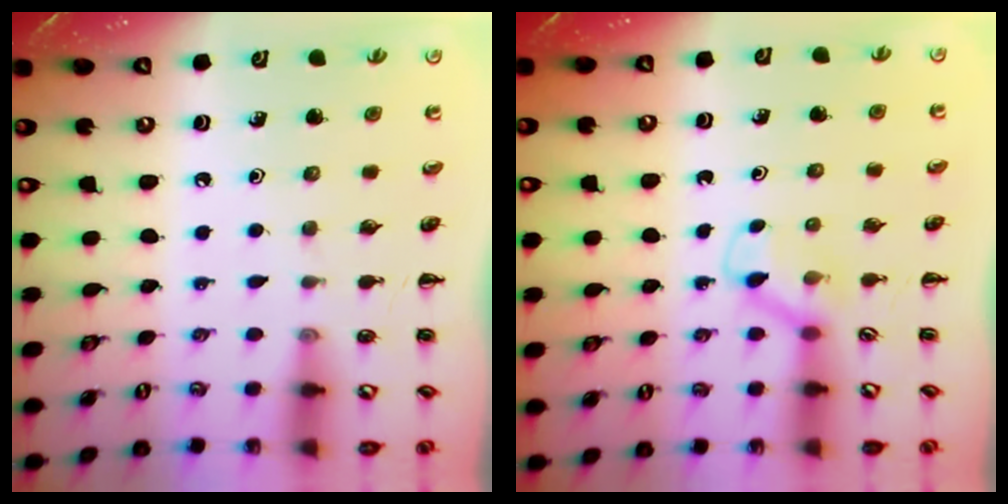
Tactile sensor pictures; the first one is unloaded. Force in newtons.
{"total": 2.6, "press": 2.4, "slide": 0.9}